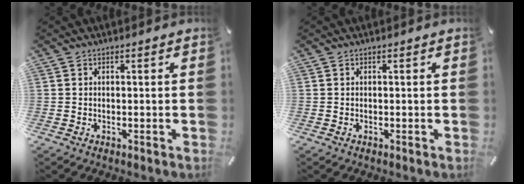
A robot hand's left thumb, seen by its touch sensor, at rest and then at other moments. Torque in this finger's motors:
{"motor_torque": [0.00, 0.00, -0.02, 0.02, 0.00]}